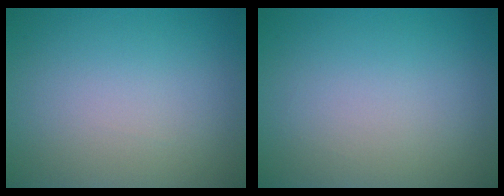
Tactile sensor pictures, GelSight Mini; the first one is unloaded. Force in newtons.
{"total": 0.0}